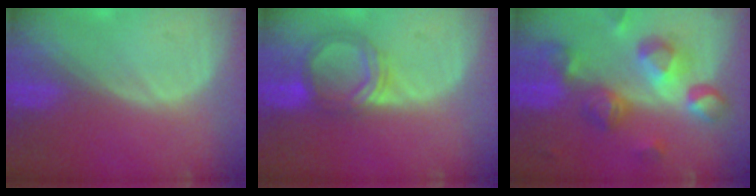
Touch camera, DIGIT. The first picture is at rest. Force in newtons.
{"total": 5.5, "press": 5.5, "slide": 0.7}
{"total": 10.6, "press": 9.4, "slide": 4.7}